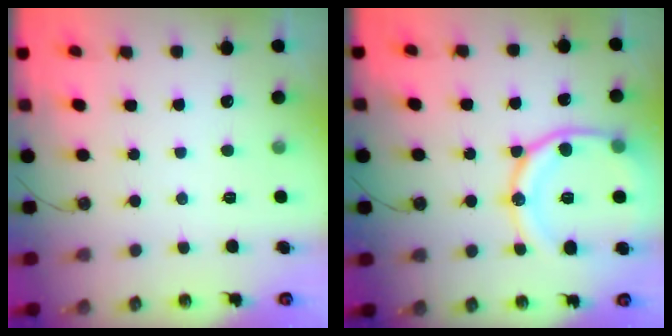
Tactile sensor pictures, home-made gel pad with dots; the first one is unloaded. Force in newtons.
{"total": 18.0, "press": 17.9, "slide": 2.1}